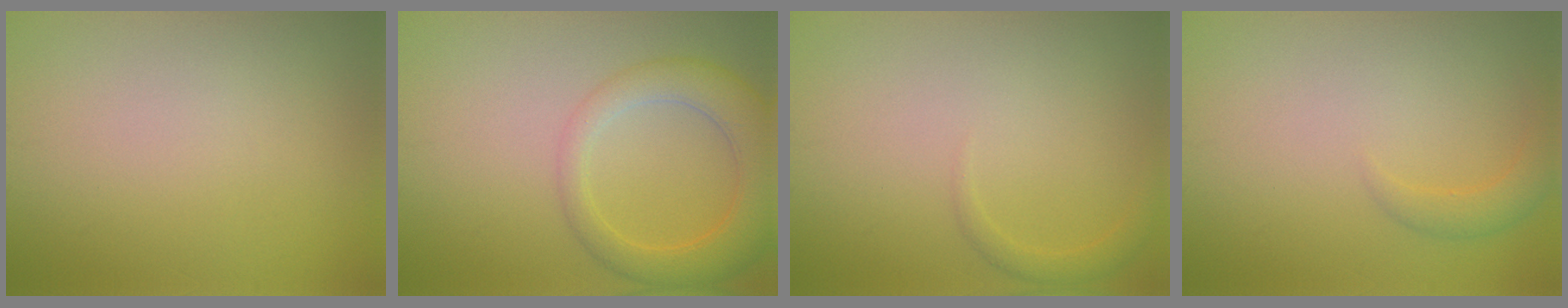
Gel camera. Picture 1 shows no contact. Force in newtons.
{"total": 5.5, "press": 5.5, "slide": 0.3}
{"total": 1.1, "press": 1.1, "slide": 0.1}
{"total": 2.0, "press": 1.9, "slide": 0.1}